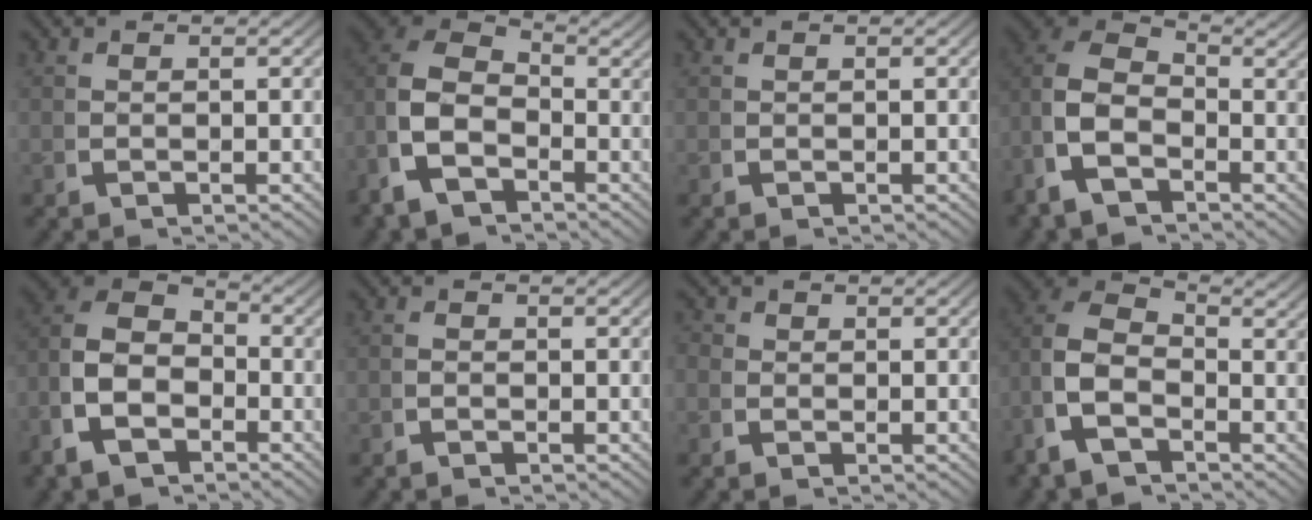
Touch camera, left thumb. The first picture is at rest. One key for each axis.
{"total": 8.7, "fx": 0.0, "fy": 6.6, "fz": 5.6, "tx": -0.124, "ty": -0.014, "tz": -0.006}
{"total": 0.0}
{"total": 7.7, "fx": 0.0, "fy": 5.6, "fz": 5.3, "tx": -0.113, "ty": -0.012, "tz": -0.008}
{"total": 9.5, "fx": -0.4, "fy": 7.4, "fz": 6.0, "tx": -0.132, "ty": -0.013, "tz": -0.009}
{"total": 0.7, "fx": -0.6, "fy": 0.0, "fz": 0.2, "tx": -0.005, "ty": -0.001, "tz": -0.015}
{"total": 1.3, "fx": -0.2, "fy": 1.3, "fz": 0.3, "tx": -0.002, "ty": -0.003, "tz": -0.012}
{"total": 6.9, "fx": 0.0, "fy": 4.8, "fz": 4.9, "tx": -0.103, "ty": -0.010, "tz": -0.010}